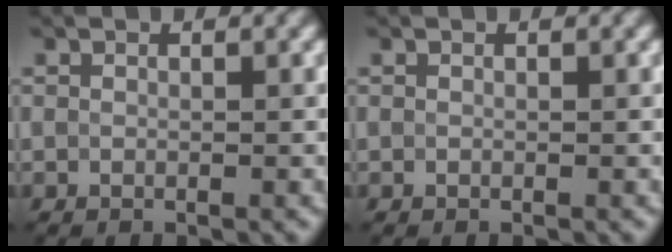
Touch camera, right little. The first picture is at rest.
{"total": 0.0}